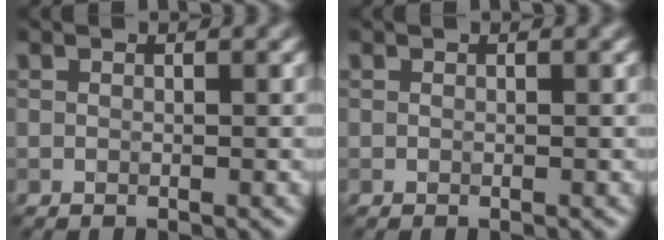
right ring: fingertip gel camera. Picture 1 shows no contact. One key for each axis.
{"total": 0.0}